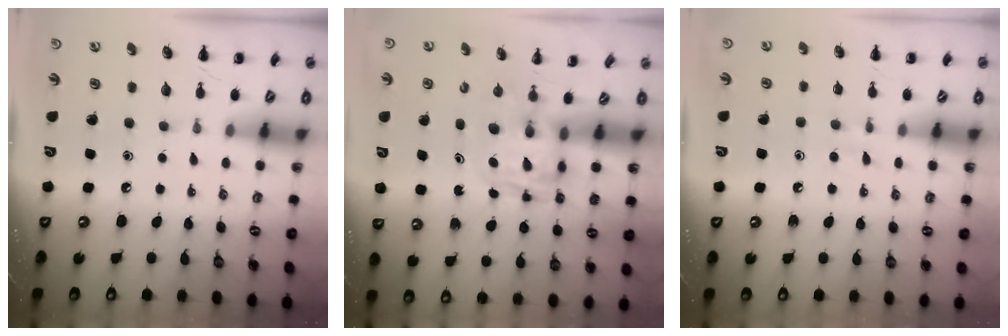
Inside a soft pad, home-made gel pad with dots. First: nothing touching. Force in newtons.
{"total": 2.8, "press": 2.8, "slide": 0.2}
{"total": 2.9, "press": 2.5, "slide": 1.4}